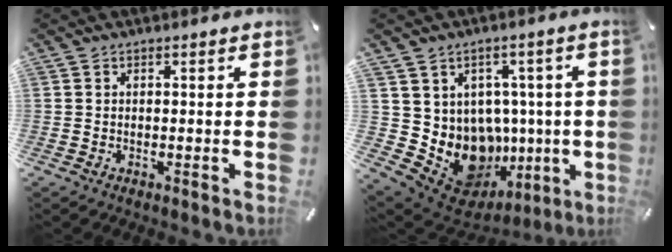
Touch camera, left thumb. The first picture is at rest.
{"total": 12.9, "force": [-1.5, 11.4, 6.0], "torque": [-0.089, -0.032, 0.010]}